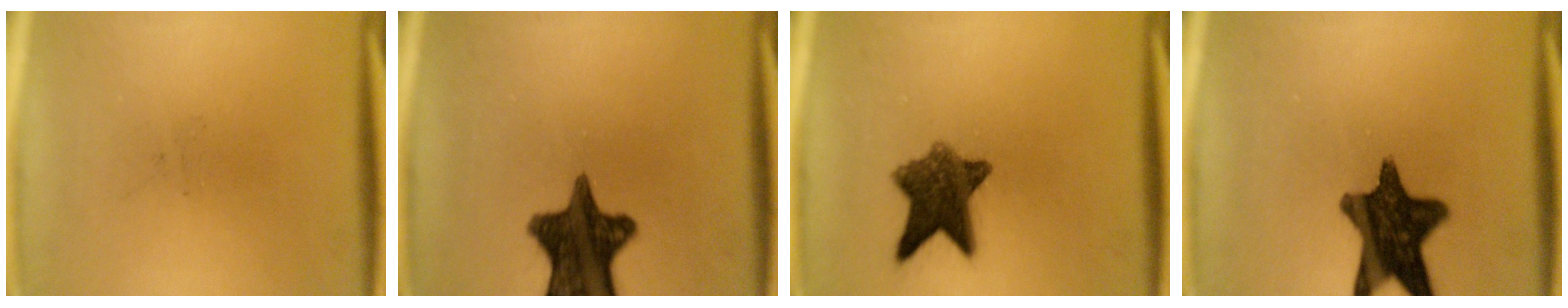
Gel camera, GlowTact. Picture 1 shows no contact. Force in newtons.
{"total": 13.1}
{"total": 8.8}
{"total": 13.7}